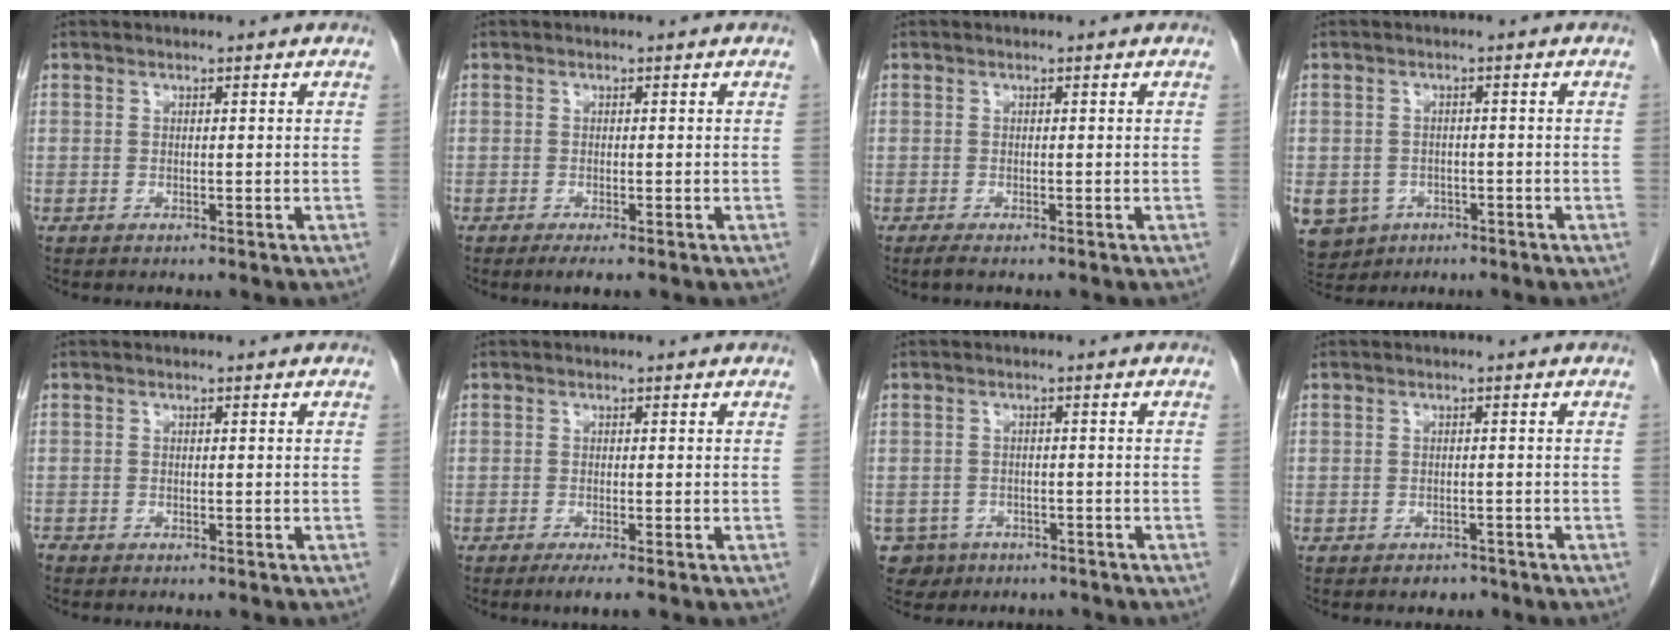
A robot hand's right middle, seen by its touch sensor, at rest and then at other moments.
{"total": 2.0, "force": [-1.3, 0.3, 1.4], "torque": [-0.021, -0.006, -0.020]}
{"total": 1.2, "force": [-0.9, 0.0, 0.7], "torque": [-0.015, -0.004, -0.015]}
{"total": 9.5, "force": [-4.5, 7.9, 2.7], "torque": [-0.079, 0.001, -0.059]}
{"total": 1.0, "force": [-0.9, 0.2, 0.3], "torque": [-0.008, -0.002, -0.016]}
{"total": 2.3, "force": [-1.5, -0.1, 1.7], "torque": [-0.027, -0.007, -0.027]}
{"total": 5.3, "force": [-3.4, 4.0, 0.5], "torque": [-0.016, 0.008, -0.045]}
{"total": 1.7, "force": [-1.3, 1.0, 0.3], "torque": [-0.009, 0.002, -0.017]}